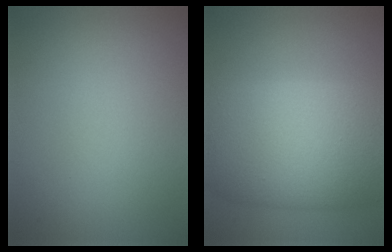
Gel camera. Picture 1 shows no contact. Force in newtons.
{"total": 11.9, "press": 11.9, "slide": 0.6}